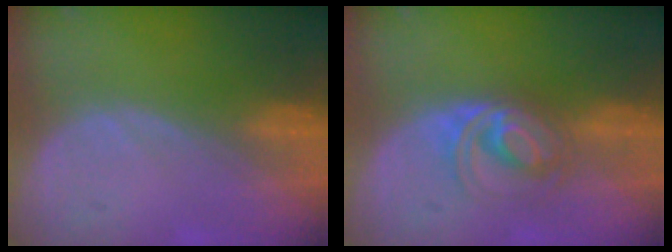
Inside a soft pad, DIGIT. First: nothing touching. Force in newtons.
{"total": 6.0, "press": 5.6, "slide": 2.2}